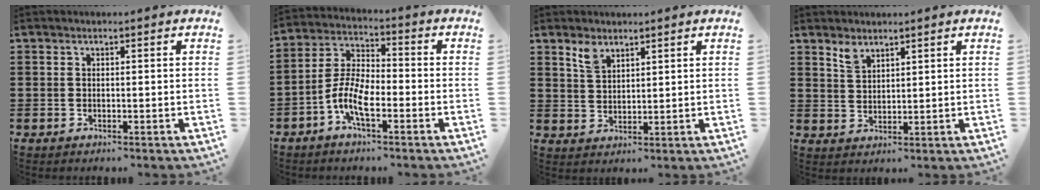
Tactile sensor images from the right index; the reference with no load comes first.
{"total": 7.3, "force": [-3.3, 2.9, 5.8], "torque": [-0.148, -0.006, -0.070]}
{"total": 3.6, "force": [2.6, 1.7, 1.7], "torque": [-0.042, 0.004, 0.049]}
{"total": 3.0, "force": [2.3, 1.4, 1.2], "torque": [-0.030, 0.003, 0.045]}